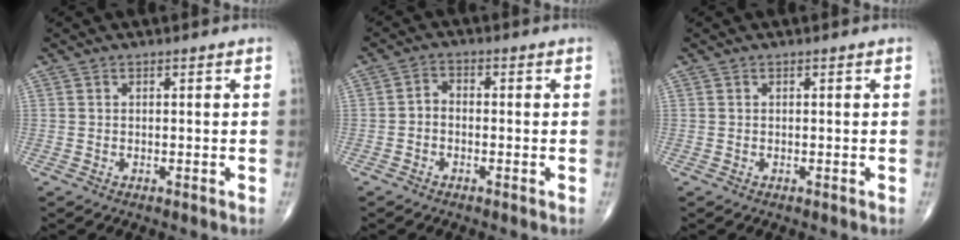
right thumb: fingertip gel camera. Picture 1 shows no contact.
{"total": 2.5, "force": [-0.8, 1.7, 1.5], "torque": [-0.020, 0.014, -0.024]}
{"total": 0.0}